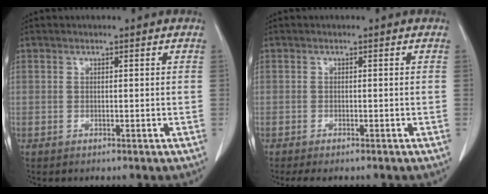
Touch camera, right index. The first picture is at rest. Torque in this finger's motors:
{"motor_torque": [0.26, -0.22, 0.09, 0.03]}